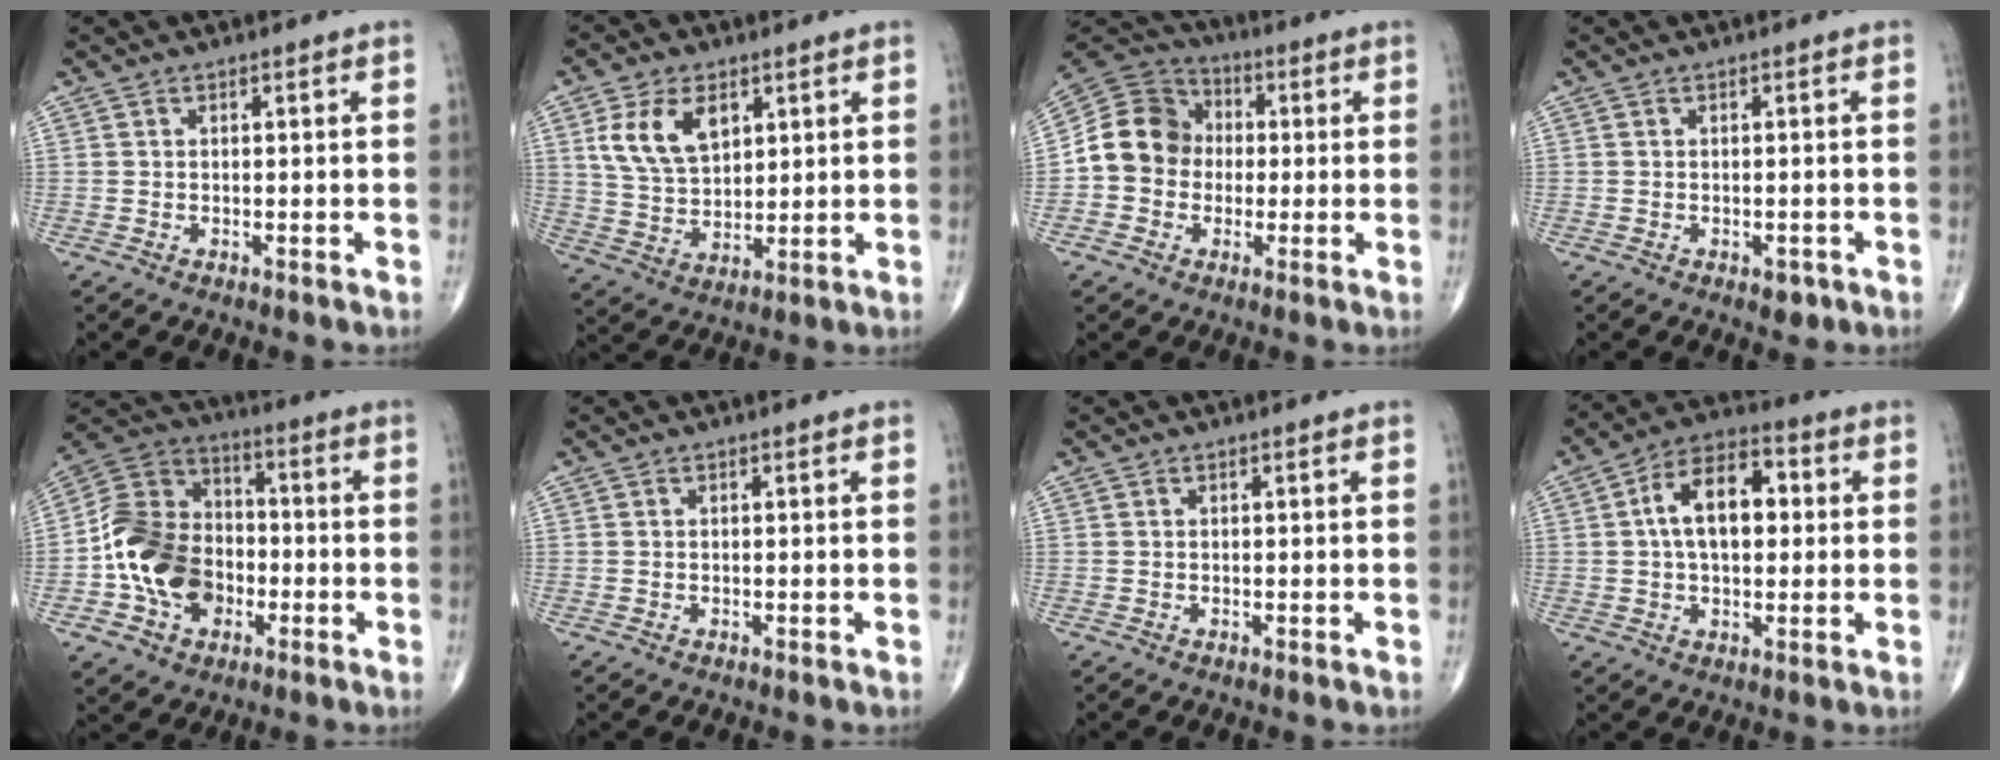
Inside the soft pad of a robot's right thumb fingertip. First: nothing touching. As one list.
[{"total": 11.1, "force": [4.3, 6.9, 7.6], "torque": [-0.125, -0.013, 0.088]}, {"total": 11.9, "force": [-0.6, 10.6, 5.5], "torque": [-0.079, 0.034, -0.022]}, {"total": 1.9, "force": [-0.9, 1.2, 1.2], "torque": [-0.007, 0.001, -0.008]}, {"total": 16.4, "force": [-3.9, 12.5, 9.8], "torque": [-0.148, 0.035, -0.075]}, {"total": 0.0}, {"total": 0.0}, {"total": 12.9, "force": [1.8, 7.6, 10.3], "torque": [-0.154, 0.025, 0.021]}]